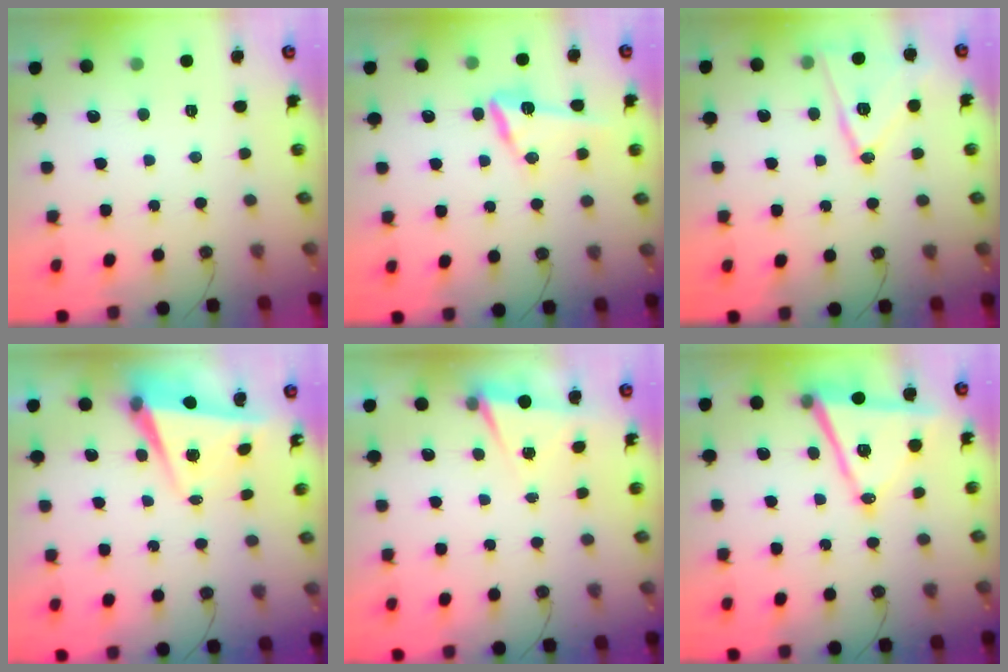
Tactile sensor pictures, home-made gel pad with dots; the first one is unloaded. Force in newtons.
{"total": 11.7, "press": 11.6, "slide": 1.3}
{"total": 14.0, "press": 13.9, "slide": 1.4}
{"total": 5.3, "press": 5.2, "slide": 1.1}
{"total": 2.8, "press": 1.8, "slide": 2.2}
{"total": 13.2, "press": 12.6, "slide": 4.0}